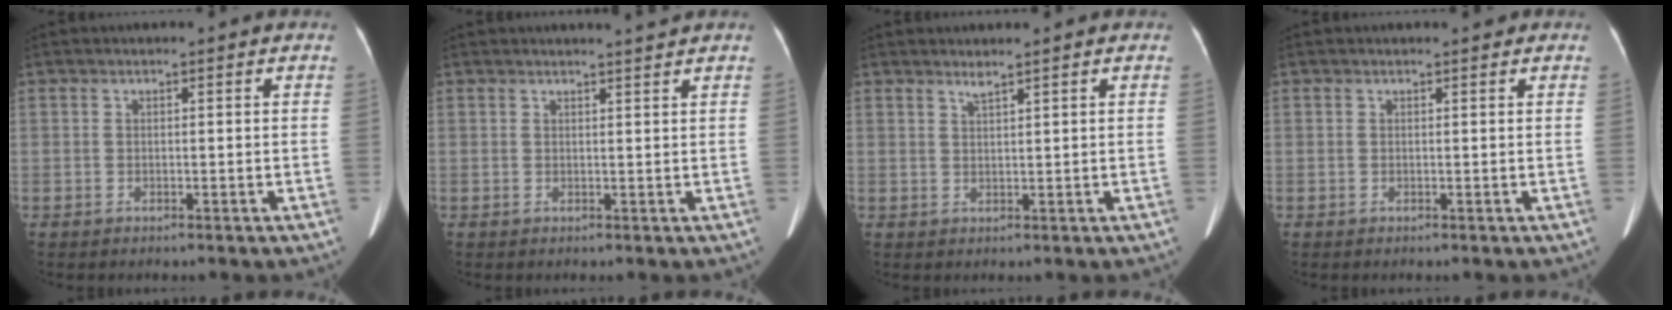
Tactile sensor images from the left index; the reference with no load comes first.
{"total": 1.7, "force": [1.6, -0.7, 0.3], "torque": [-0.011, -0.008, 0.025]}
{"total": 1.1, "force": [0.9, -0.3, 0.4], "torque": [-0.014, -0.003, 0.023]}
{"total": 1.0, "force": [0.8, 0.3, 0.5], "torque": [-0.008, 0.002, 0.010]}